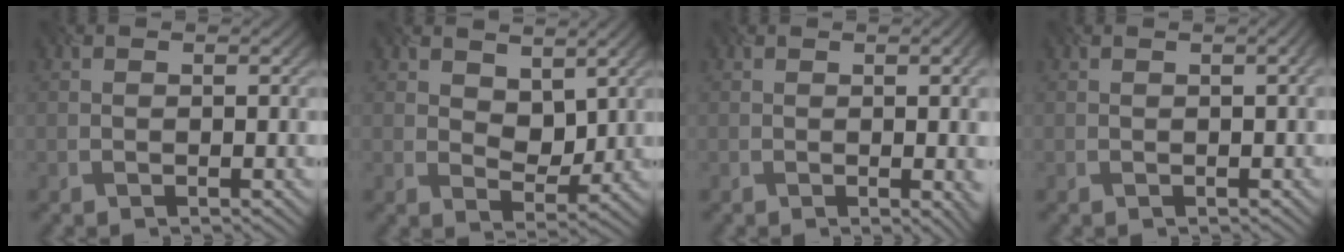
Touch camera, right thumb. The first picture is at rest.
{"total": 4.1, "force": [2.2, 2.7, 2.2], "torque": [-0.051, -0.005, 0.044]}
{"total": 7.2, "force": [-0.6, 2.6, 6.7], "torque": [-0.054, 0.010, 0.002]}
{"total": 1.7, "force": [0.4, 0.8, 1.4], "torque": [-0.007, 0.010, 0.002]}